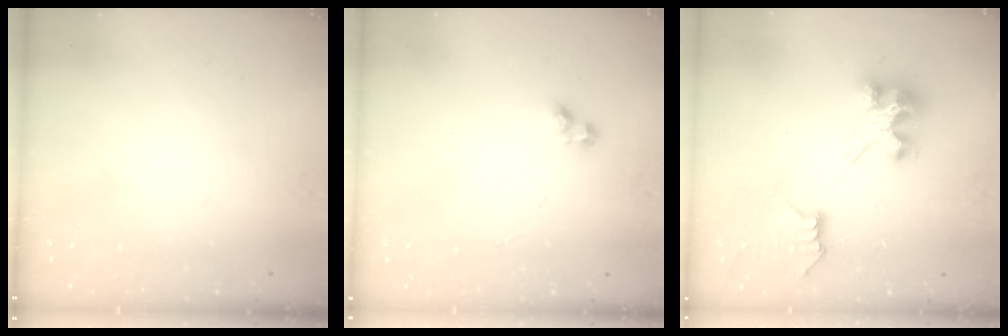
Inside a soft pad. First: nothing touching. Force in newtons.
{"total": 2.4, "press": 2.3, "slide": 0.6}
{"total": 7.4, "press": 7.4, "slide": 0.0}